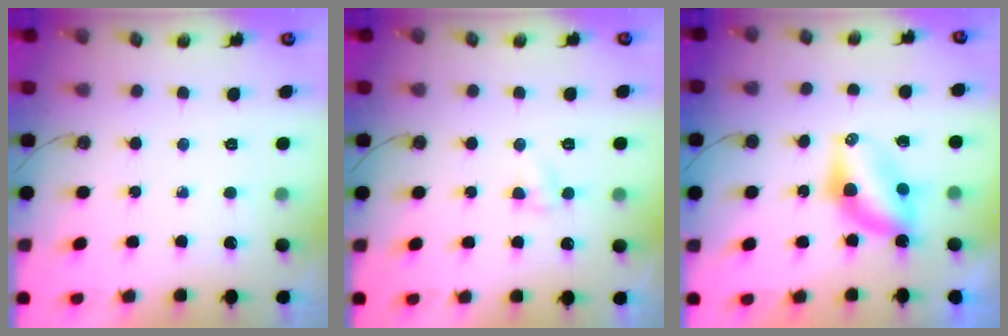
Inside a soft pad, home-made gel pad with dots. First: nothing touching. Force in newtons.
{"total": 3.0, "press": 3.0, "slide": 0.4}
{"total": 6.6, "press": 6.6, "slide": 0.2}